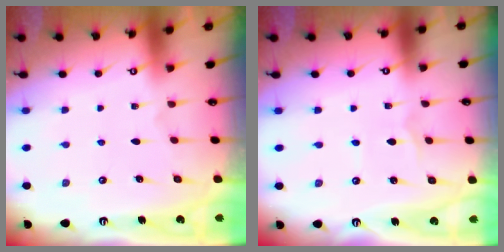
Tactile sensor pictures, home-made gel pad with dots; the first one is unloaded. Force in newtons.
{"total": 1.1, "press": 1.1, "slide": 0.1}